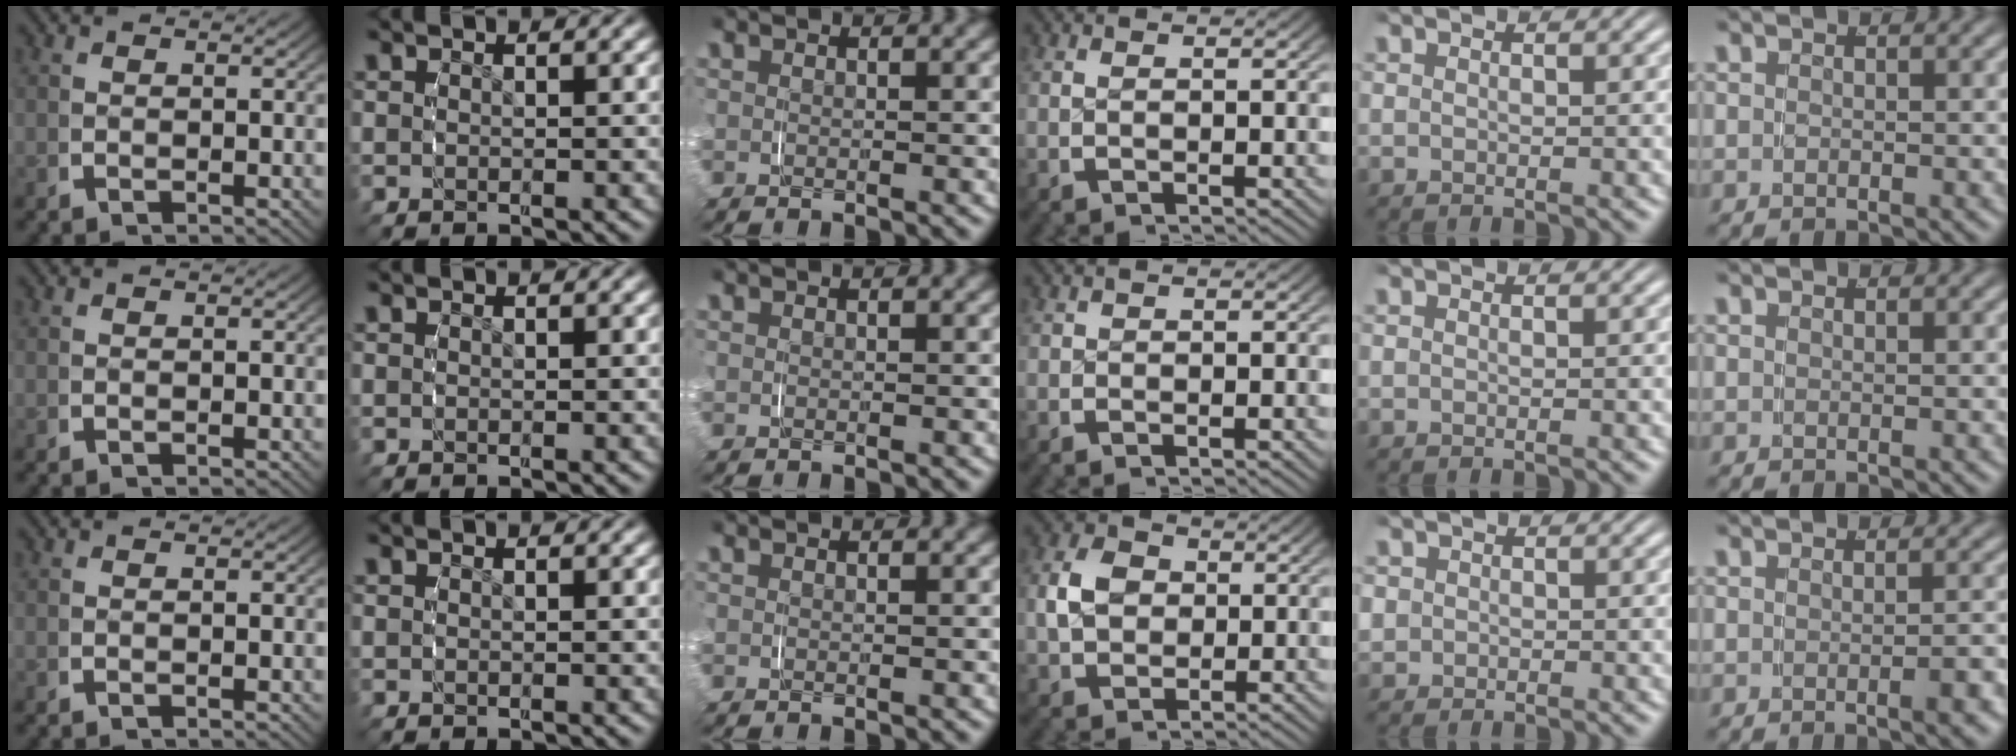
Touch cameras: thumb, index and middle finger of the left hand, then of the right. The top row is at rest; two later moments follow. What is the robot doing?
{"motion": "grasp_and_lifting", "object": "ribbon"}